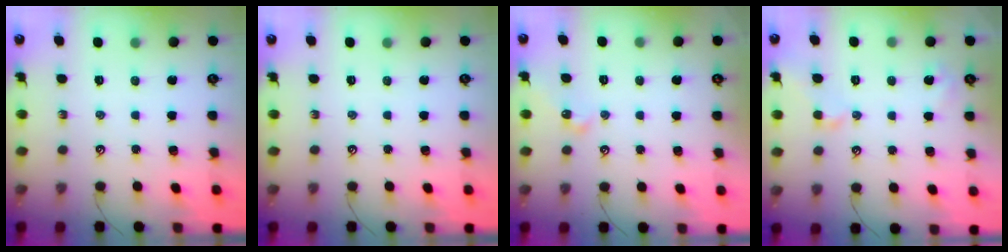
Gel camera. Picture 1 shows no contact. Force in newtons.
{"total": 0.0}
{"total": 5.4, "press": 5.4, "slide": 0.5}
{"total": 3.3, "press": 3.2, "slide": 0.7}